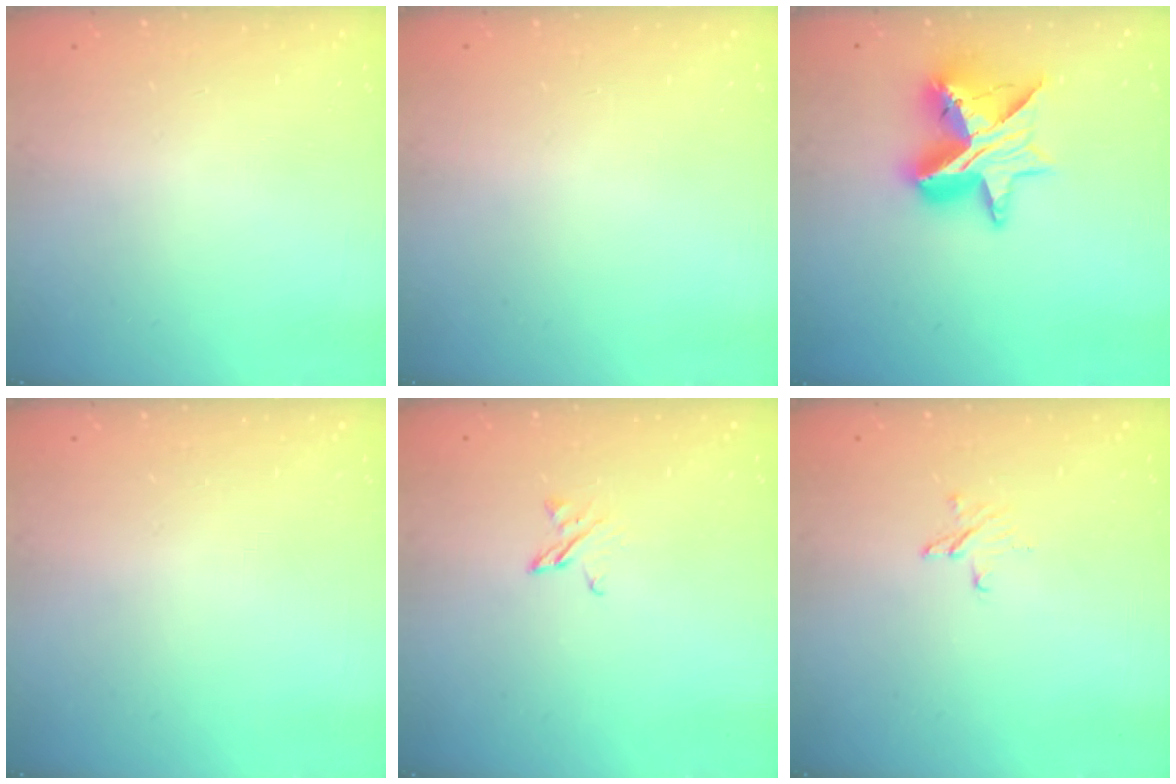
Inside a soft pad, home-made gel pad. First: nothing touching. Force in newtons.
{"total": 0.0}
{"total": 14.5, "press": 14.5, "slide": 1.3}
{"total": 0.0}
{"total": 3.3, "press": 3.3, "slide": 0.4}
{"total": 4.1, "press": 4.1, "slide": 0.4}